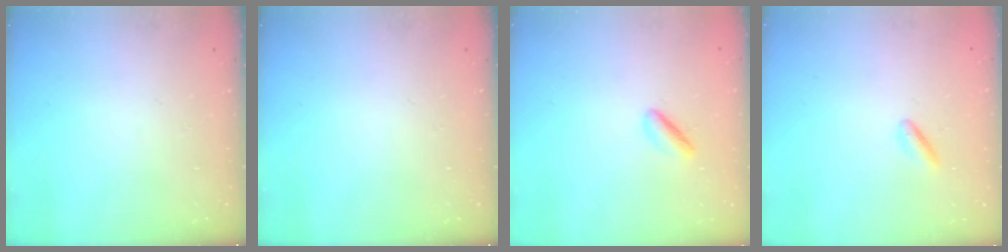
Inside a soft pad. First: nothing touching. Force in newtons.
{"total": 0.0}
{"total": 2.4, "press": 2.4, "slide": 0.4}
{"total": 0.8, "press": 0.7, "slide": 0.4}